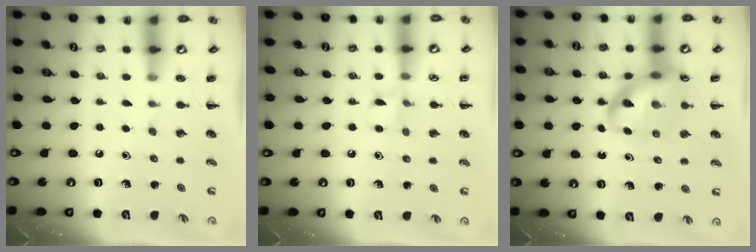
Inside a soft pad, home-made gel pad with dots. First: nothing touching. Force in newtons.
{"total": 5.6, "press": 5.2, "slide": 1.9}
{"total": 13.6, "press": 13.0, "slide": 3.8}